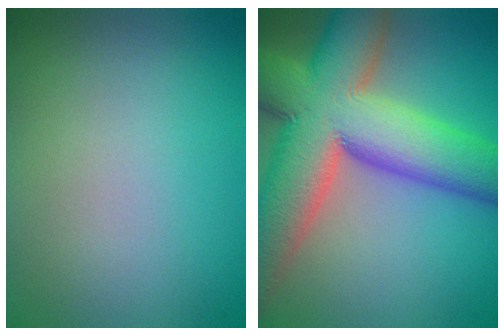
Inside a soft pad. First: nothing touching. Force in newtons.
{"total": 15.2, "press": 15.1, "slide": 1.1}